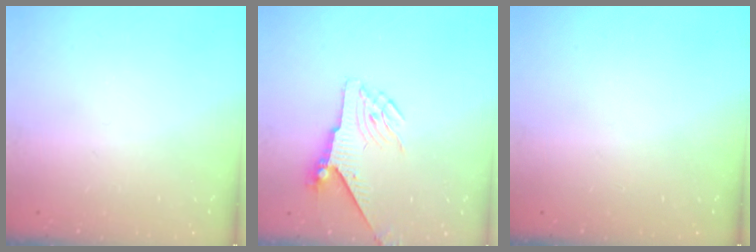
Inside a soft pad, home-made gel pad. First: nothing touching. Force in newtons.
{"total": 5.5, "press": 5.4, "slide": 1.2}
{"total": 0.0}